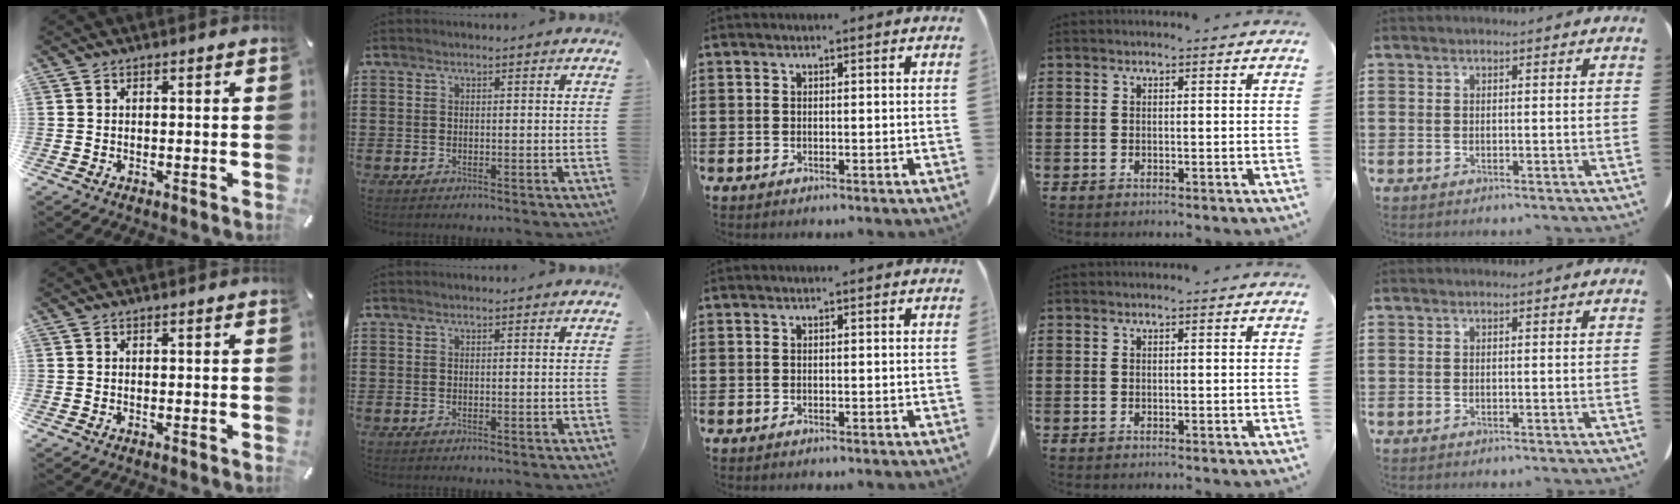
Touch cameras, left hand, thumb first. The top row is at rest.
{}